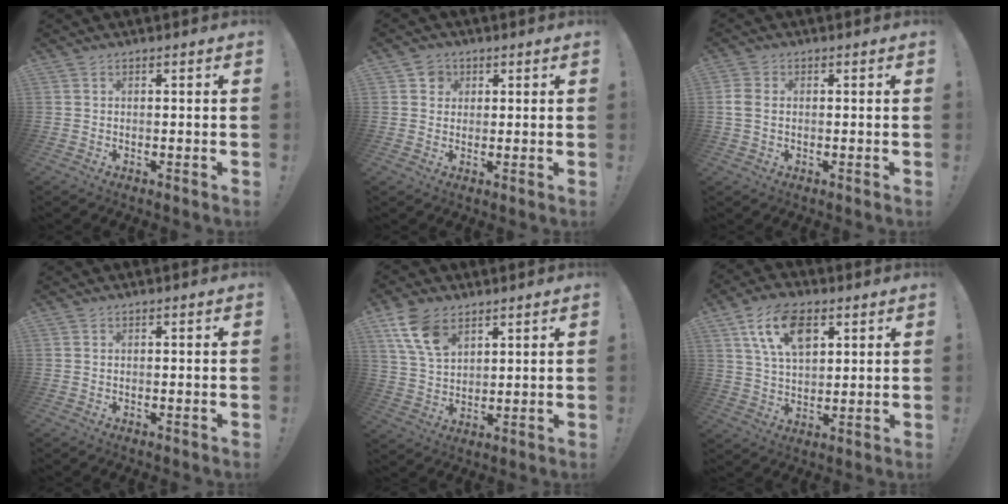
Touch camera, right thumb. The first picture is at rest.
{"total": 3.9, "force": [1.6, 3.5, 1.0], "torque": [-0.005, -0.005, 0.026]}
{"total": 3.9, "force": [0.3, 2.8, 2.8], "torque": [-0.069, 0.007, 0.005]}
{"total": 0.0}
{"total": 11.4, "force": [6.6, 6.7, 6.5], "torque": [-0.123, -0.026, 0.128]}
{"total": 13.7, "force": [6.2, 7.9, 9.3], "torque": [-0.155, -0.003, 0.116]}